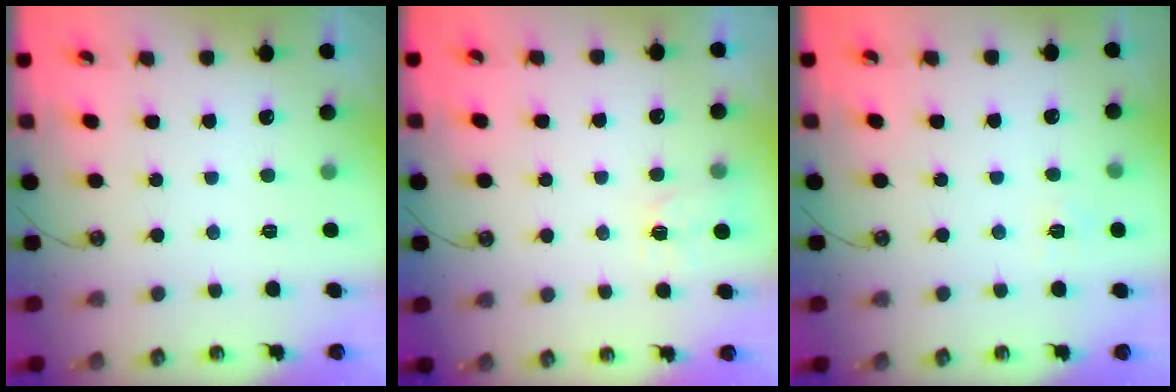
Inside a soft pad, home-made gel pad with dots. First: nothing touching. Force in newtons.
{"total": 4.8, "press": 4.8, "slide": 0.6}
{"total": 6.0, "press": 6.0, "slide": 0.6}